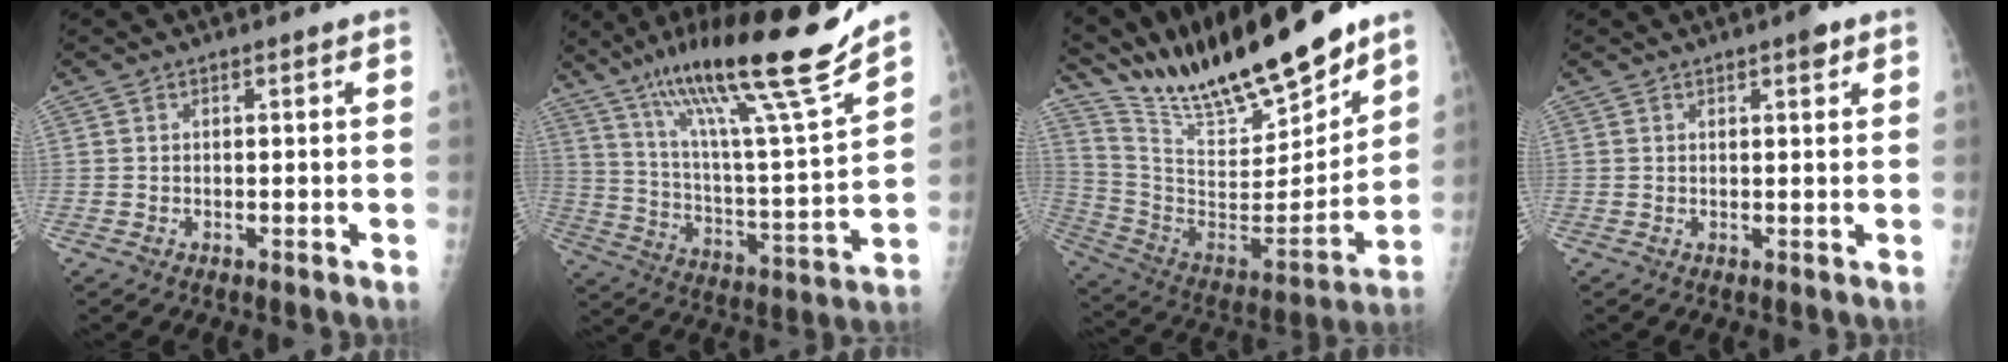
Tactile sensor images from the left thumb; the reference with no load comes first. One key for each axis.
{"total": 24.2, "fx": 17.2, "fy": 1.5, "fz": 17.0, "tx": -0.258, "ty": -0.067, "tz": 0.294}
{"total": 25.7, "fx": 21.5, "fy": 5.0, "fz": 13.2, "tx": -0.192, "ty": -0.106, "tz": 0.373}
{"total": 2.1, "fx": 1.3, "fy": 0.5, "fz": 1.5, "tx": -0.019, "ty": -0.004, "tz": 0.016}